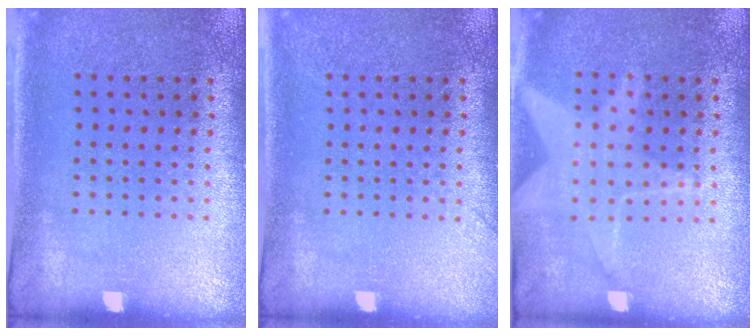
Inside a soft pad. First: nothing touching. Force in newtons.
{"total": 1.1, "press": 1.1, "slide": 0.3}
{"total": 1.3, "press": 1.2, "slide": 0.4}